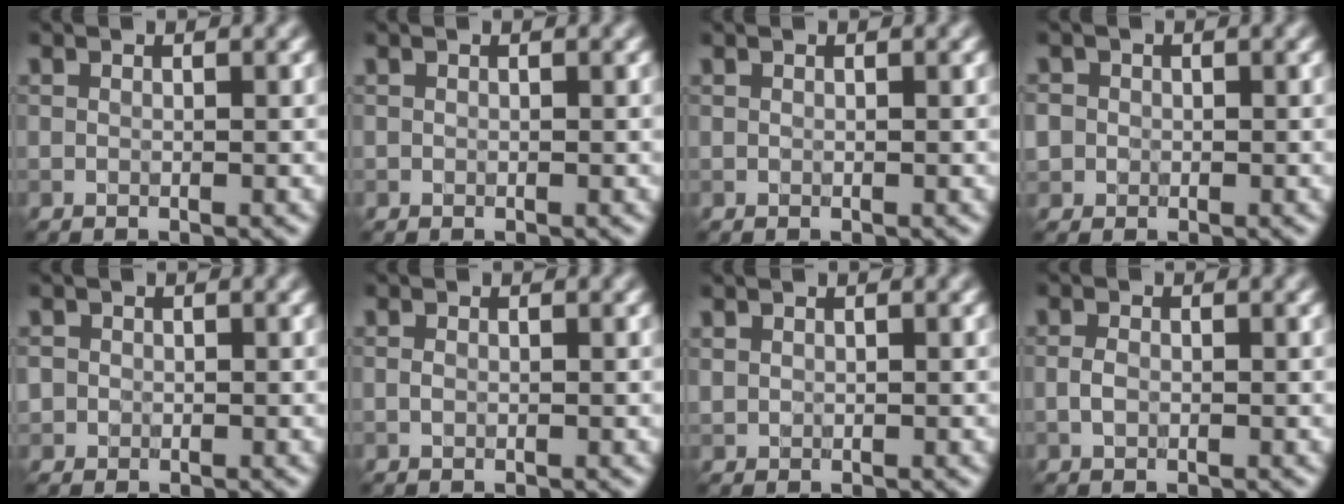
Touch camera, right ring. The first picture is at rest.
{"total": 0.0}
{"total": 0.0}
{"total": 2.3, "force": [-0.1, 2.3, 0.6], "torque": [-0.003, 0.007, -0.009]}
{"total": 1.3, "force": [-0.1, 1.2, 0.3], "torque": [0.003, -0.005, -0.001]}
{"total": 0.5, "force": [-0.1, 0.4, 0.4], "torque": [-0.008, -0.001, -0.001]}
{"total": 0.7, "force": [0.5, 0.5, 0.2], "torque": [-0.007, 0.000, 0.014]}
{"total": 1.1, "force": [-0.3, 0.7, 0.8], "torque": [-0.017, 0.000, -0.007]}